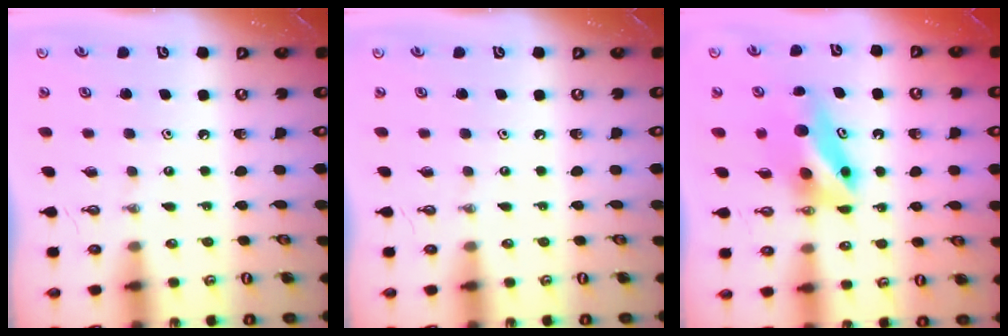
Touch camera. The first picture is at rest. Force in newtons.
{"total": 0.0}
{"total": 7.2, "press": 6.8, "slide": 2.2}